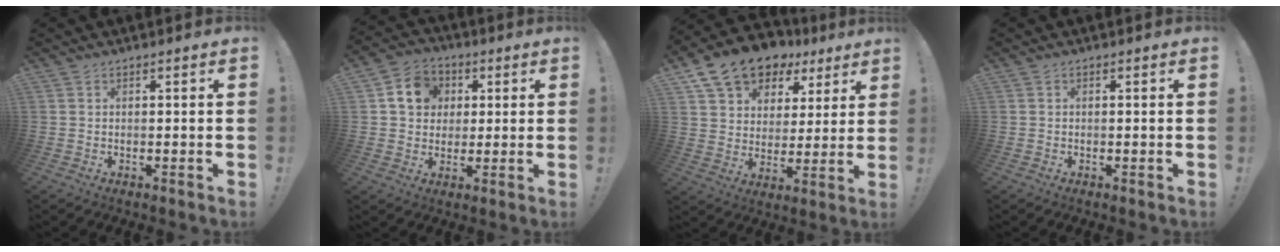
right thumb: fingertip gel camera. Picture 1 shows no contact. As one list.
[{"total": 10.6, "force": [3.1, 9.2, 4.3], "torque": [-0.060, 0.001, 0.065]}, {"total": 15.1, "force": [10.5, 9.0, 6.0], "torque": [-0.104, -0.069, 0.195]}, {"total": 0.0}]